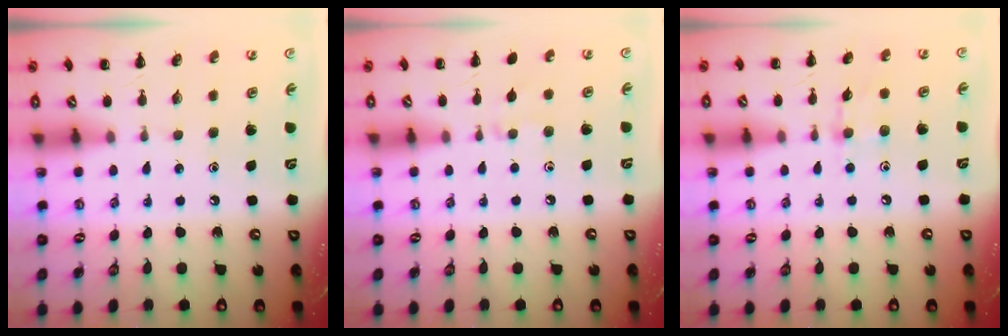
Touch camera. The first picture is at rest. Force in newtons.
{"total": 2.9, "press": 2.7, "slide": 1.0}
{"total": 5.0, "press": 4.9, "slide": 1.2}